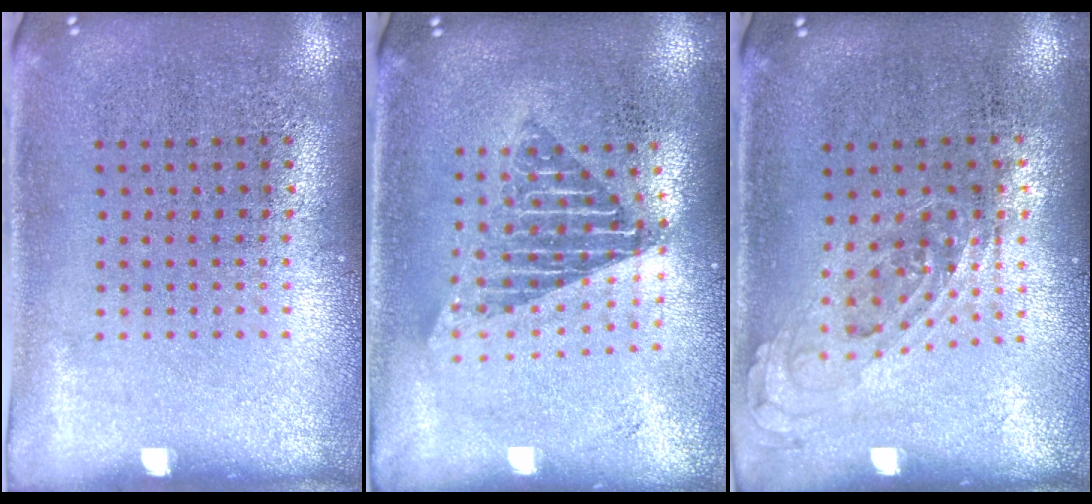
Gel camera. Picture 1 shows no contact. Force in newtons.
{"total": 1.7, "press": 1.3, "slide": 1.0}
{"total": 0.8, "press": 0.7, "slide": 0.4}